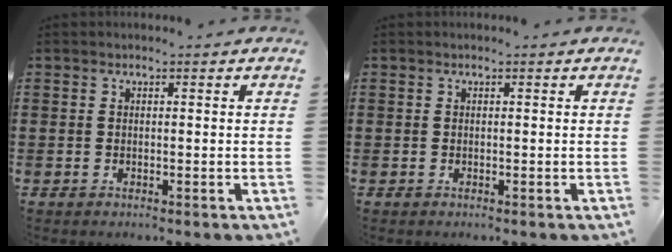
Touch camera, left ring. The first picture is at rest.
{"total": 0.0}